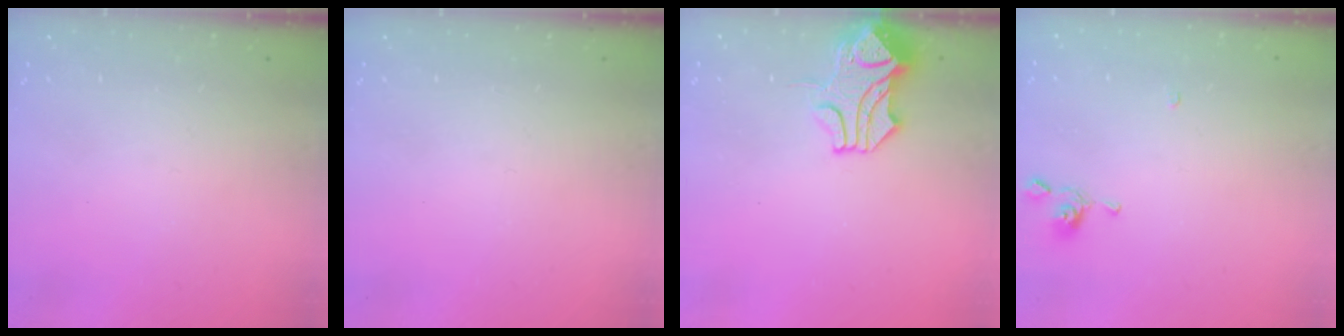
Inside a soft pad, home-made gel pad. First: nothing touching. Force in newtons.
{"total": 0.0}
{"total": 1.5, "press": 0.8, "slide": 1.3}
{"total": 2.2, "press": 2.2, "slide": 0.3}